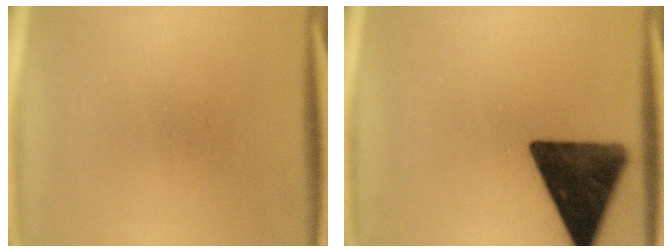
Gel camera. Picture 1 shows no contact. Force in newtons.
{"total": 14.9}